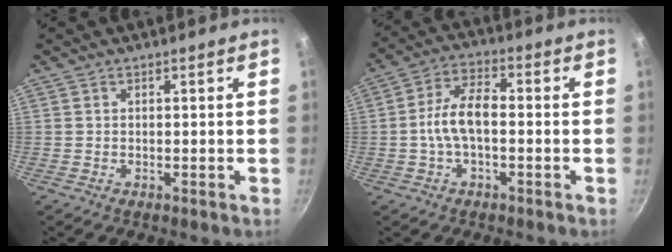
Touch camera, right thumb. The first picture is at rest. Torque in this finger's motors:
{"motor_torque": [0.24, -0.01, 0.98, -0.15, 0.07]}